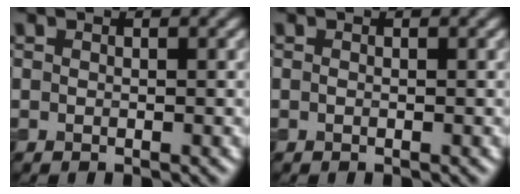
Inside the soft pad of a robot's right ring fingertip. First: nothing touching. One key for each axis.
{"total": 0.0}